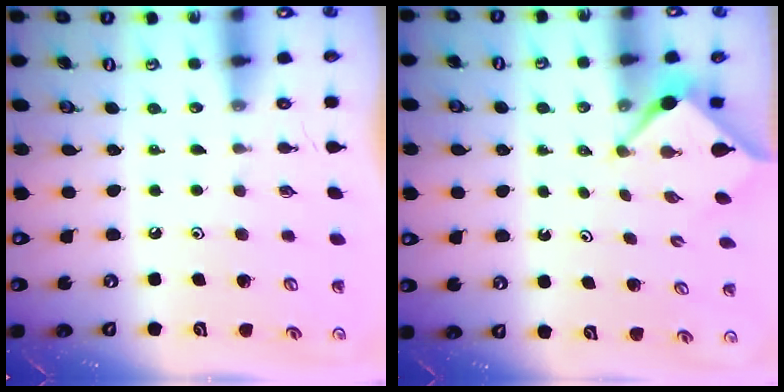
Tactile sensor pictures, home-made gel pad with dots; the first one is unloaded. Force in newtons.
{"total": 2.9, "press": 2.9, "slide": 0.2}